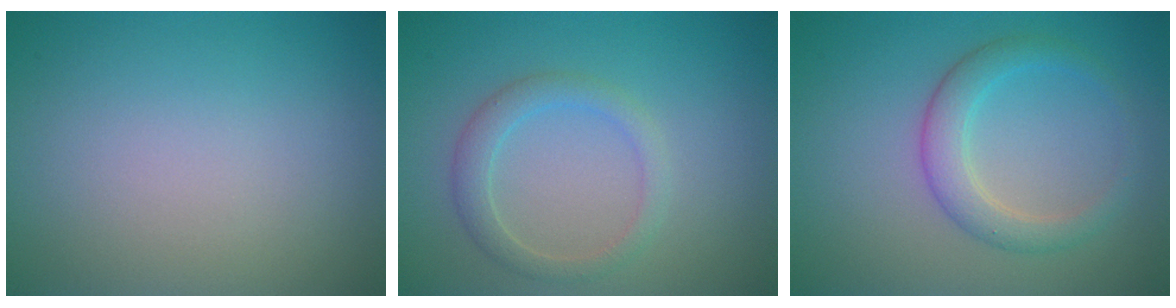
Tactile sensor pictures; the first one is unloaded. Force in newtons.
{"total": 2.3, "press": 2.3, "slide": 0.1}
{"total": 3.1, "press": 3.1, "slide": 0.1}